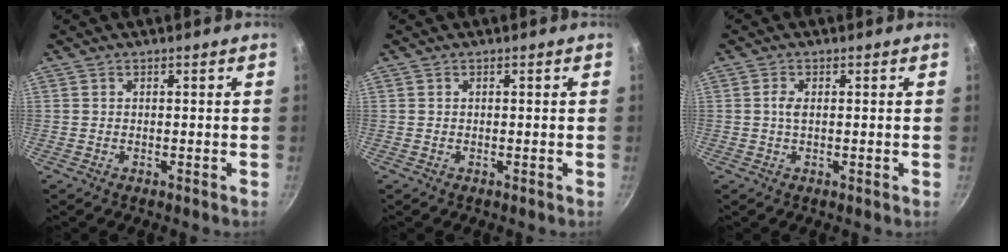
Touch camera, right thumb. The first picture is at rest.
{"total": 0.0}
{"total": 1.9, "force": [0.2, 0.8, 1.7], "torque": [-0.039, -0.002, 0.001]}